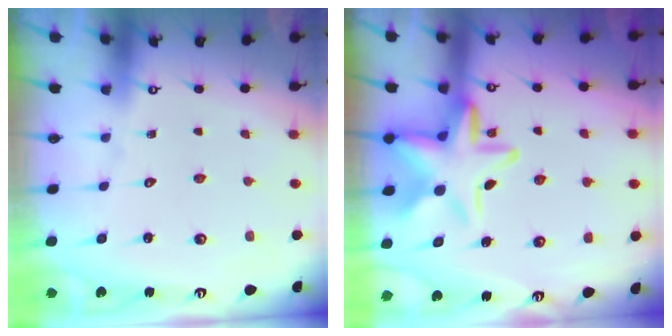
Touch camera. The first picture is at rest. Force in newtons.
{"total": 14.0, "press": 13.7, "slide": 2.5}